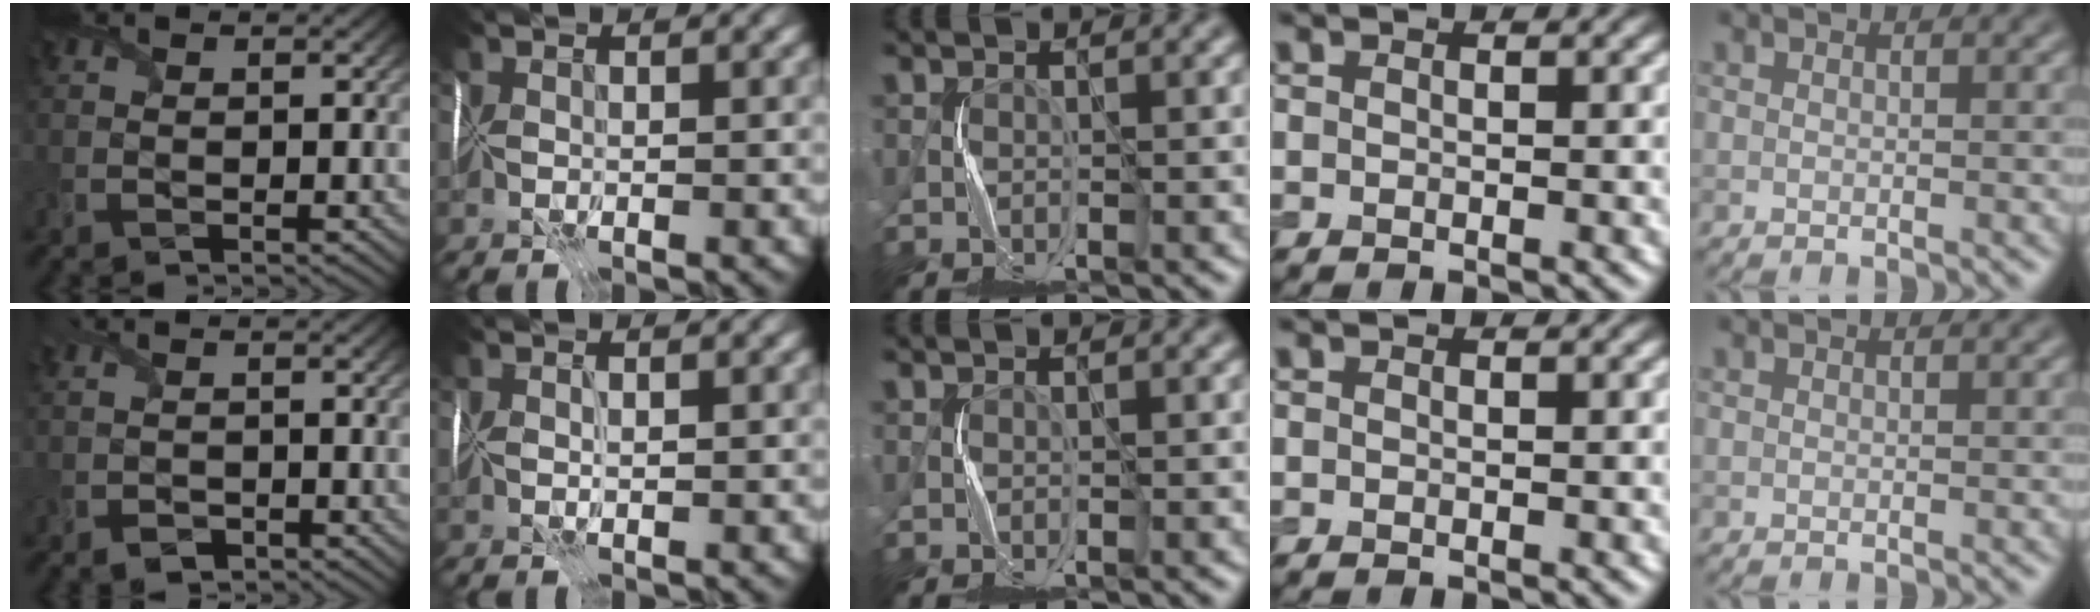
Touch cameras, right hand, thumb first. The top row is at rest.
{"thumb": {"total": 1.4, "force": [-1.1, 0.8, 0.3], "torque": [-0.011, -0.006, -0.023]}, "index": {"total": 0.9, "force": [0.1, -0.8, -0.3], "torque": [0.012, -0.003, 0.003]}}